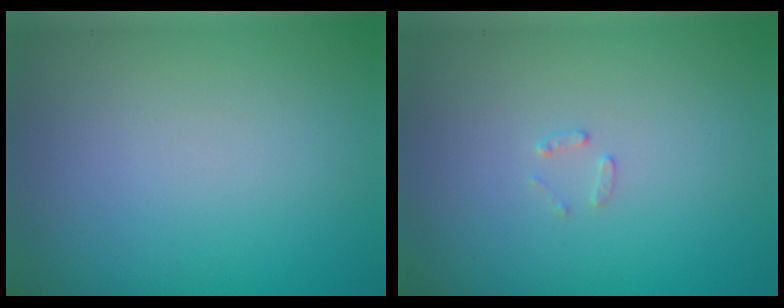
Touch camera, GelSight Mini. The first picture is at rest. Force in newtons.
{"total": 0.9, "press": 0.9, "slide": 0.2}